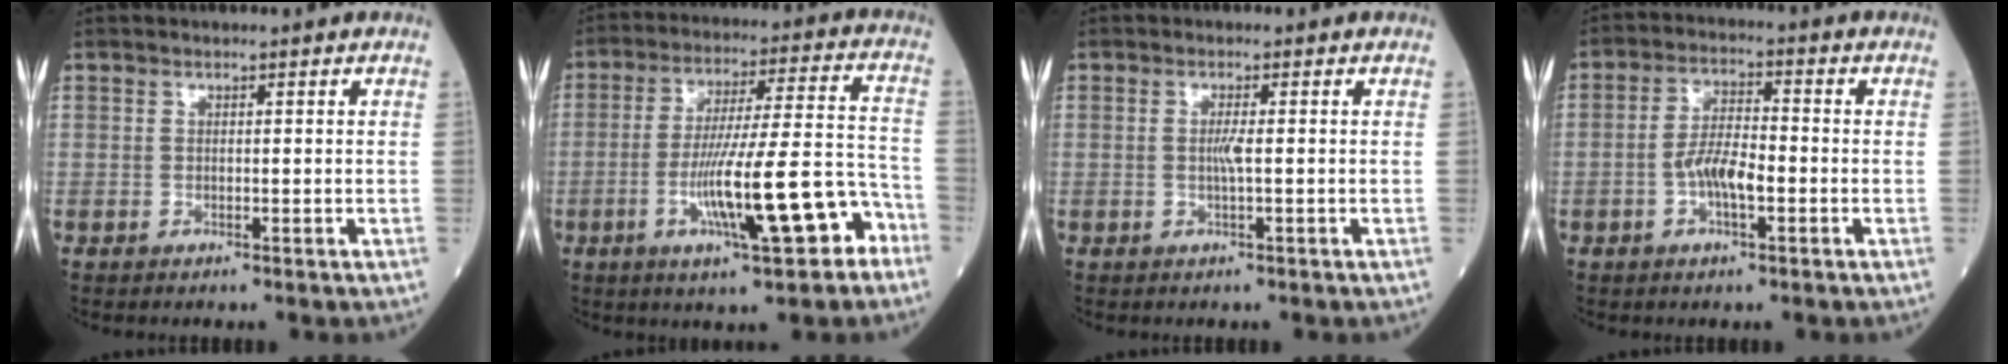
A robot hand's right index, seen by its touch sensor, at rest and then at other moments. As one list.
[{"total": 15.3, "force": [-6.6, 2.2, 13.7], "torque": [-0.233, 0.011, -0.094]}, {"total": 1.4, "force": [0.0, -0.1, 1.4], "torque": [-0.031, 0.000, 0.000]}, {"total": 5.8, "force": [-1.5, 1.8, 5.3], "torque": [-0.109, 0.009, -0.030]}]